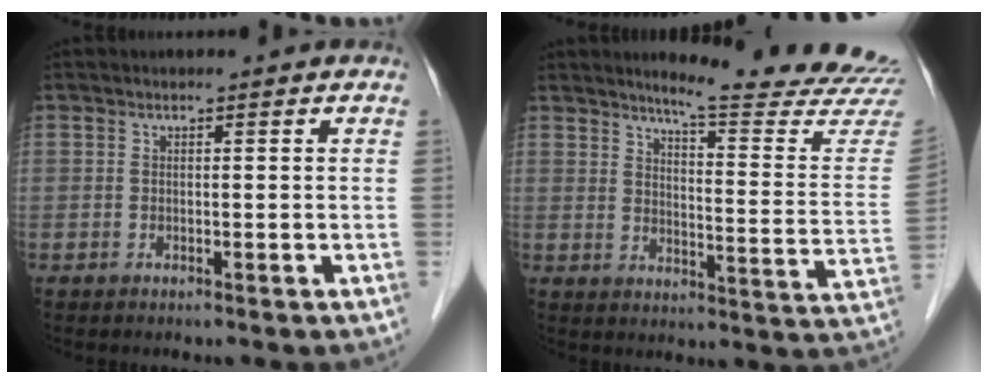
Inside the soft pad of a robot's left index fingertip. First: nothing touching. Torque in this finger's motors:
{"motor_torque": [0.43, -0.51, 0.22, 0.03]}